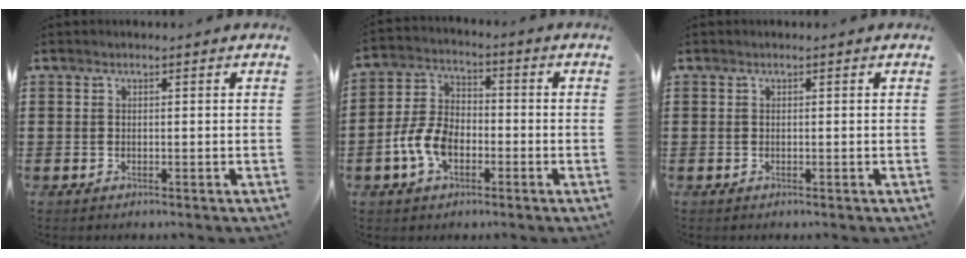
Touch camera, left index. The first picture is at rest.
{"total": 7.3, "force": [-2.8, 4.5, 5.0], "torque": [-0.128, 0.004, -0.061]}
{"total": 0.0}